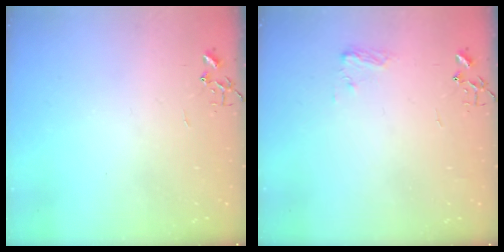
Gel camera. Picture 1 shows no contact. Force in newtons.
{"total": 6.2, "press": 6.2, "slide": 0.6}